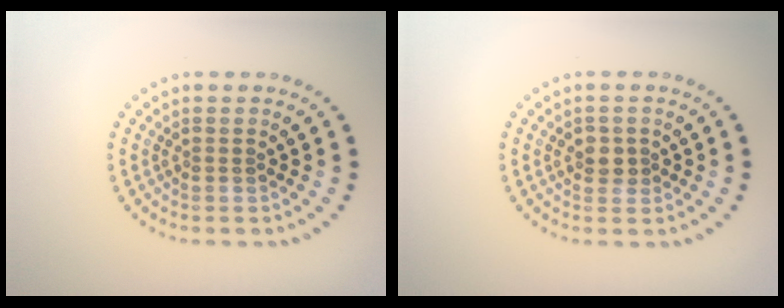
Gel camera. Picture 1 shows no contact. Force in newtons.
{"total": 1.6, "press": 1.5, "slide": 0.5}